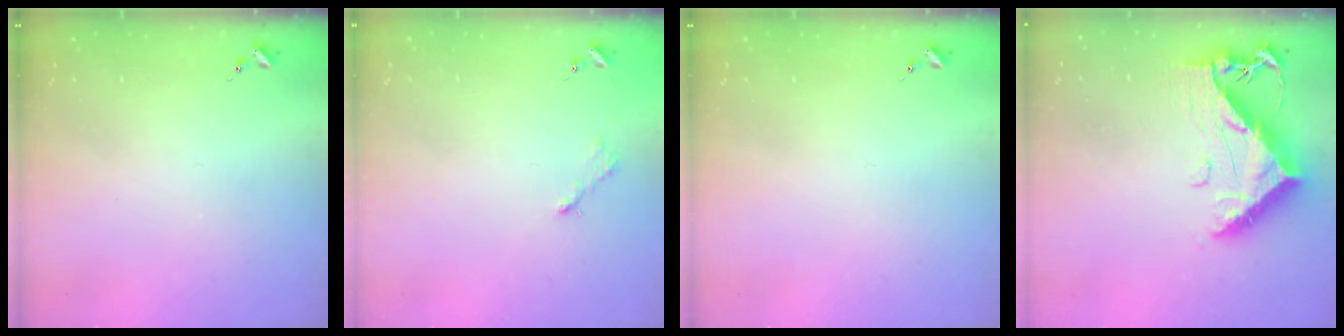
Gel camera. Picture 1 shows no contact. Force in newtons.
{"total": 2.6, "press": 2.6, "slide": 0.4}
{"total": 0.0}
{"total": 14.0, "press": 14.0, "slide": 1.3}